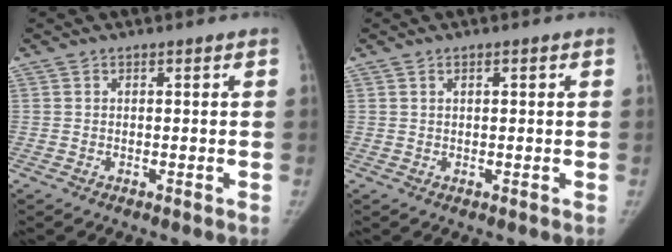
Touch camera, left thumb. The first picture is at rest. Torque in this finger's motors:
{"motor_torque": [-0.30, 0.09, -0.10, 0.13, 0.02]}